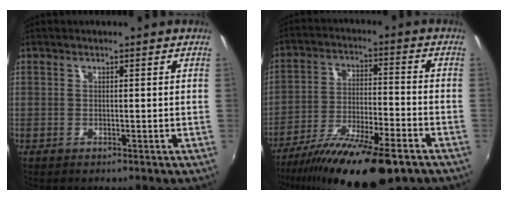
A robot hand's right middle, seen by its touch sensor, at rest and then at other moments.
{"total": 18.5, "force": [-13.2, 4.0, 12.2], "torque": [-0.226, -0.035, -0.218]}